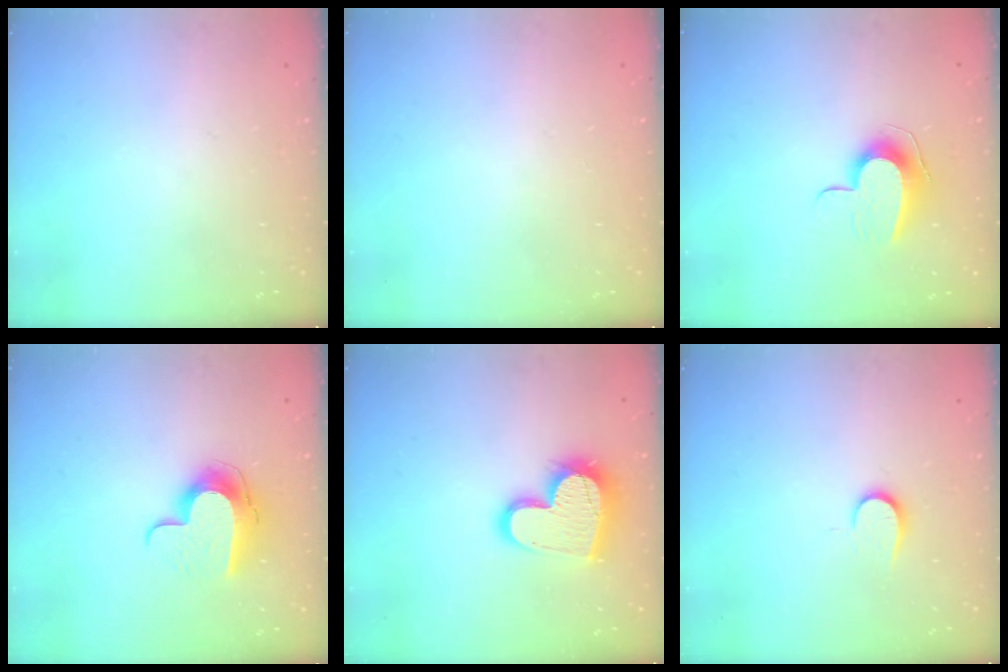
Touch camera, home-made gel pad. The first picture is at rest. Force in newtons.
{"total": 0.7, "press": 0.7, "slide": 0.1}
{"total": 9.6, "press": 9.6, "slide": 0.5}
{"total": 10.7, "press": 10.7, "slide": 0.8}
{"total": 17.9, "press": 17.8, "slide": 1.2}
{"total": 6.2, "press": 6.2, "slide": 0.7}